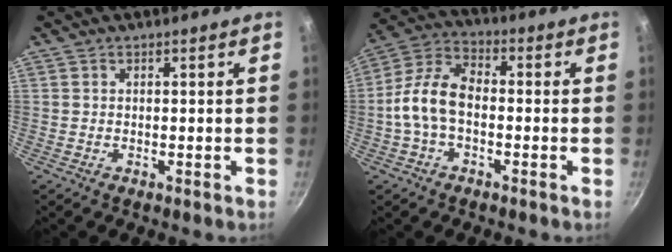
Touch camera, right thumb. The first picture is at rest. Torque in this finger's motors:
{"motor_torque": [0.26, 1.02, 1.14, -0.35, 0.17]}